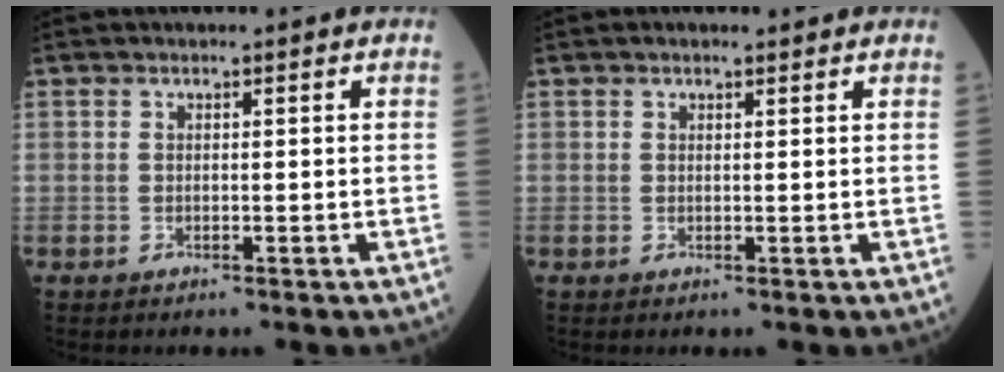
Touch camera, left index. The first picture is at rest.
{"total": 1.1, "force": [0.9, 0.4, 0.5], "torque": [-0.016, 0.008, 0.011]}